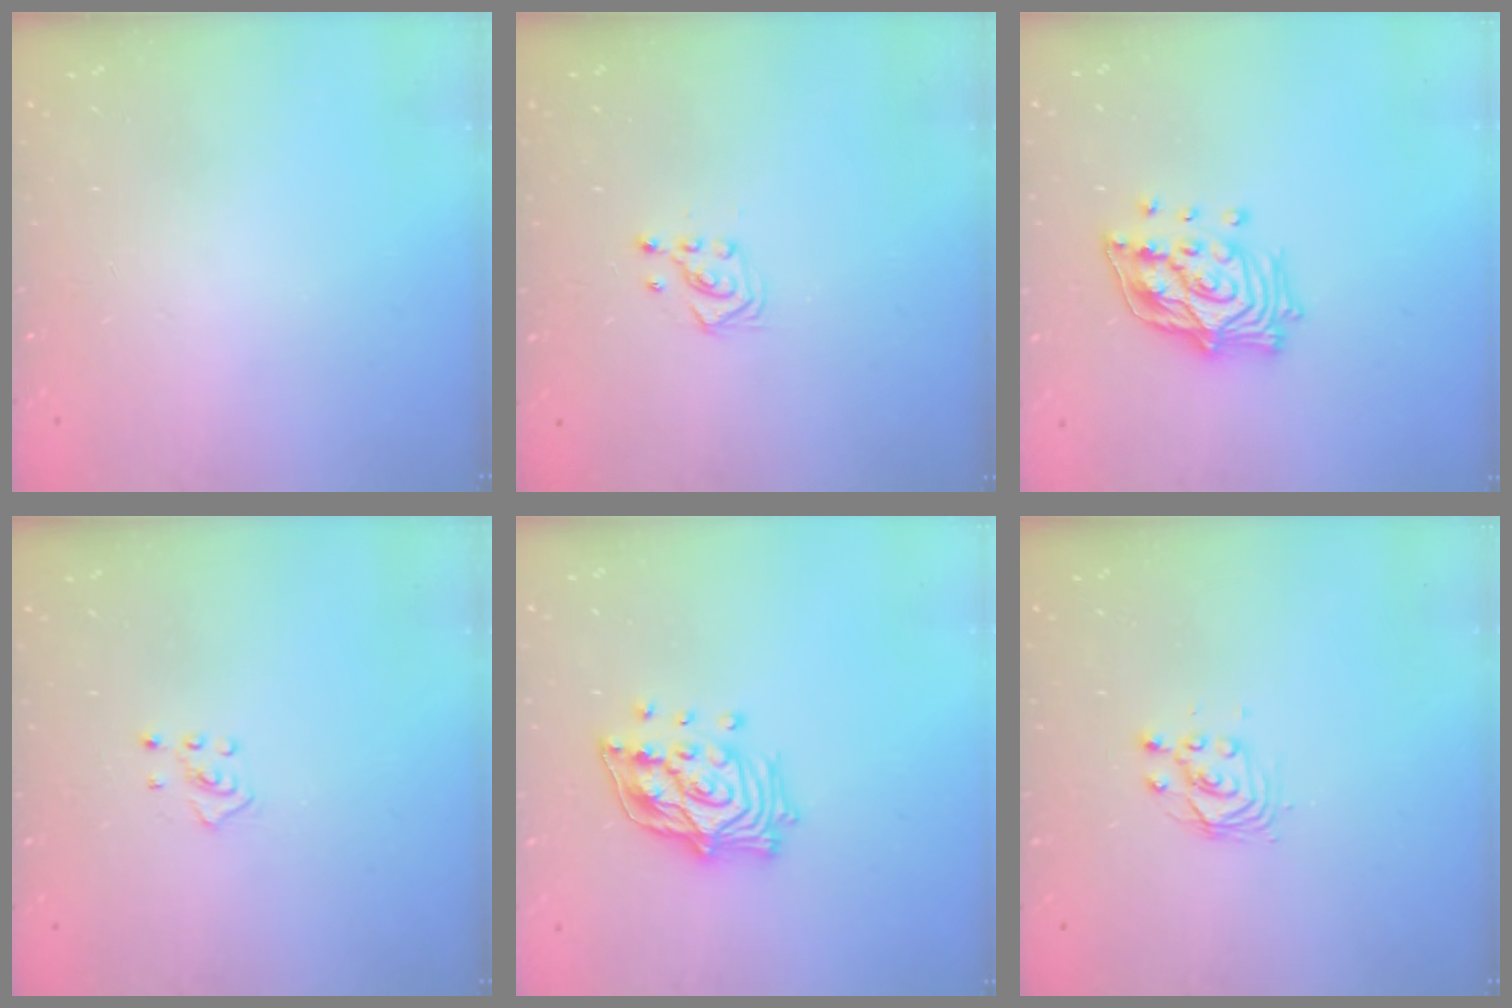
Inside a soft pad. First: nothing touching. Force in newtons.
{"total": 3.0, "press": 2.8, "slide": 1.0}
{"total": 16.0, "press": 15.9, "slide": 2.3}
{"total": 2.4, "press": 2.4, "slide": 0.5}
{"total": 16.0, "press": 15.9, "slide": 2.3}
{"total": 3.1, "press": 3.0, "slide": 0.3}